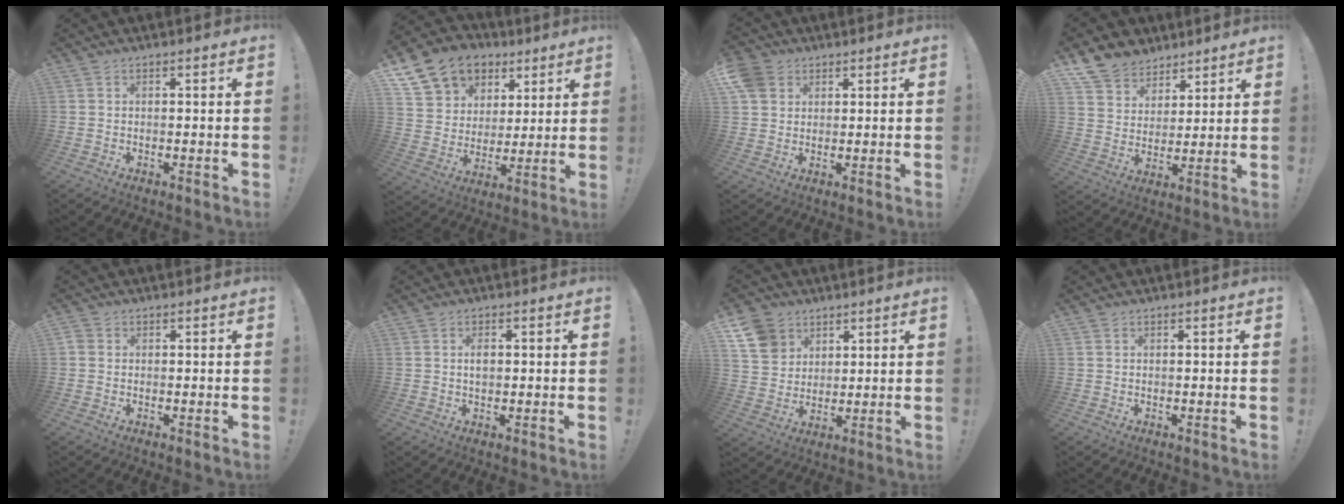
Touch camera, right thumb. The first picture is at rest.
{"total": 14.4, "force": [8.4, 10.9, 4.4], "torque": [-0.074, -0.052, 0.174]}
{"total": 6.6, "force": [3.2, 5.2, 2.4], "torque": [-0.038, -0.007, 0.066]}
{"total": 9.6, "force": [7.5, 5.8, 1.2], "torque": [-0.036, -0.056, 0.152]}
{"total": 1.5, "force": [0.0, 1.3, 0.6], "torque": [-0.014, 0.006, 0.002]}
{"total": 2.2, "force": [0.2, 1.5, 1.6], "torque": [-0.021, 0.002, -0.001]}
{"total": 11.6, "force": [5.4, 9.8, 3.0], "torque": [-0.035, -0.029, 0.111]}
{"total": 0.0}